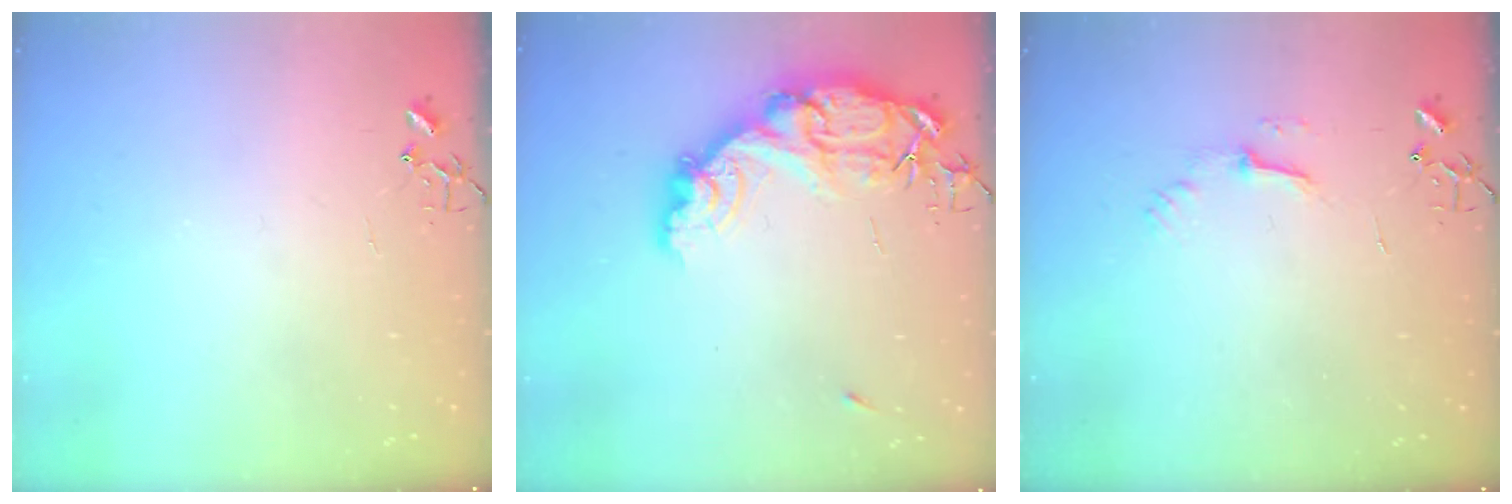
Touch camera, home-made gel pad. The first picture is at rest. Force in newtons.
{"total": 15.2, "press": 15.1, "slide": 1.5}
{"total": 5.8, "press": 5.8, "slide": 0.6}